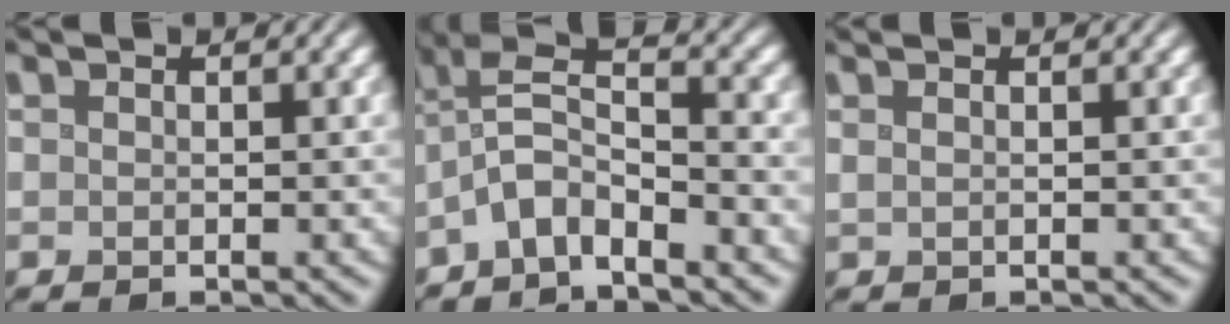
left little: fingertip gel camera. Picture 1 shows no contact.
{"total": 4.6, "force": [-2.8, 1.6, 3.3], "torque": [-0.064, 0.011, -0.063]}
{"total": 2.0, "force": [0.9, 1.0, 1.4], "torque": [-0.010, 0.009, -0.007]}